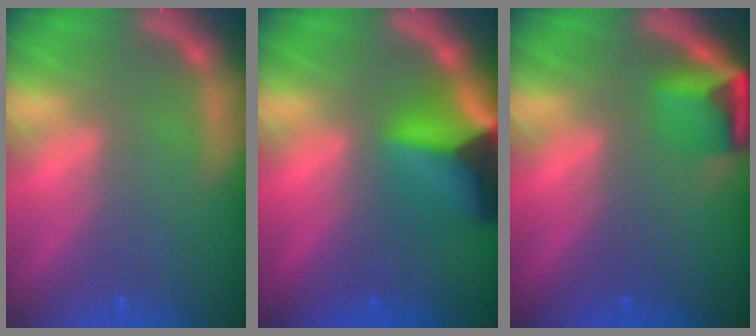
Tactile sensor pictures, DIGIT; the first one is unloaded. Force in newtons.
{"total": 9.0}
{"total": 4.4}